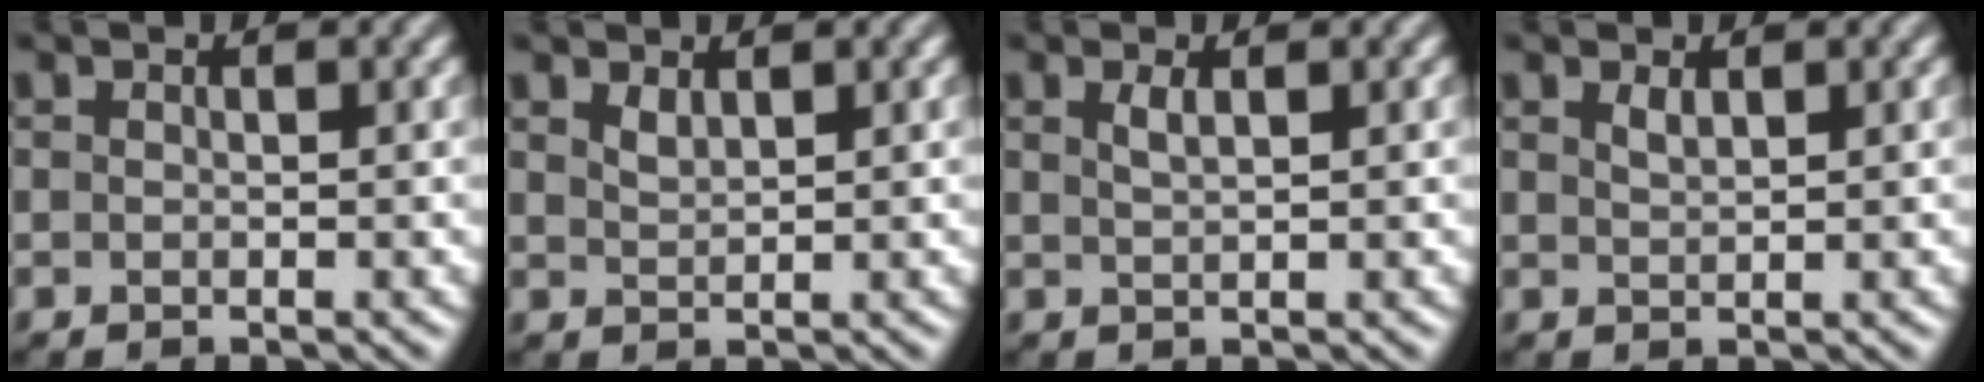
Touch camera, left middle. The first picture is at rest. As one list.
[{"total": 1.1, "force": [0.9, 0.3, 0.6], "torque": [-0.014, -0.001, 0.021]}, {"total": 1.3, "force": [0.6, 0.4, 1.0], "torque": [-0.020, 0.003, 0.012]}, {"total": 1.0, "force": [0.7, 0.3, 0.6], "torque": [-0.013, 0.000, 0.014]}]